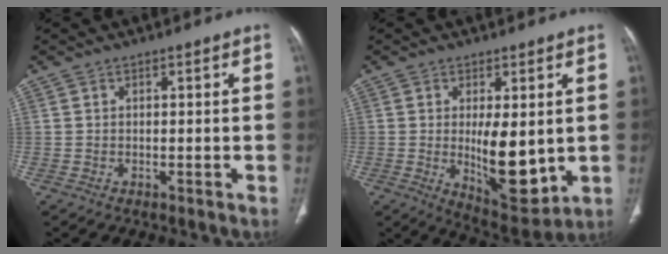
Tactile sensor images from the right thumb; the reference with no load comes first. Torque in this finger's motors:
{"motor_torque": [2.57, 2.44, 2.63, -0.15, 0.21]}